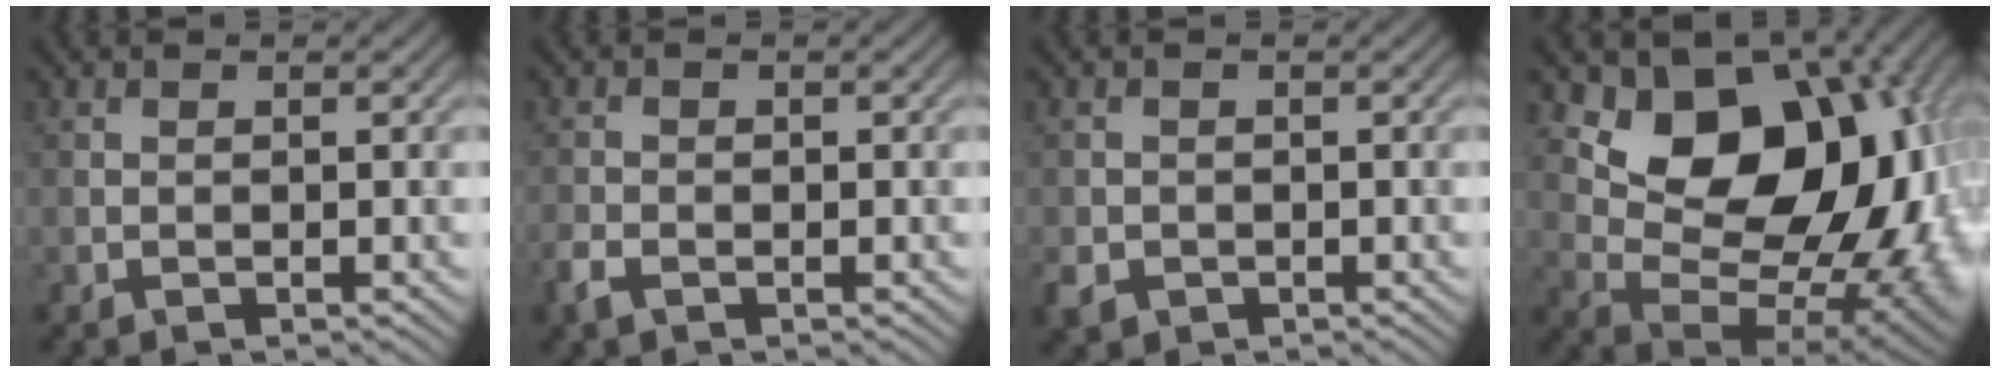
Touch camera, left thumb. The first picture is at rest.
{"total": 2.3, "force": [-1.3, 1.5, 1.3], "torque": [-0.034, -0.005, -0.031]}
{"total": 2.5, "force": [-1.0, 2.1, 0.9], "torque": [-0.026, -0.011, -0.024]}
{"total": 16.1, "force": [3.9, 10.8, 11.3], "torque": [-0.145, -0.008, 0.075]}